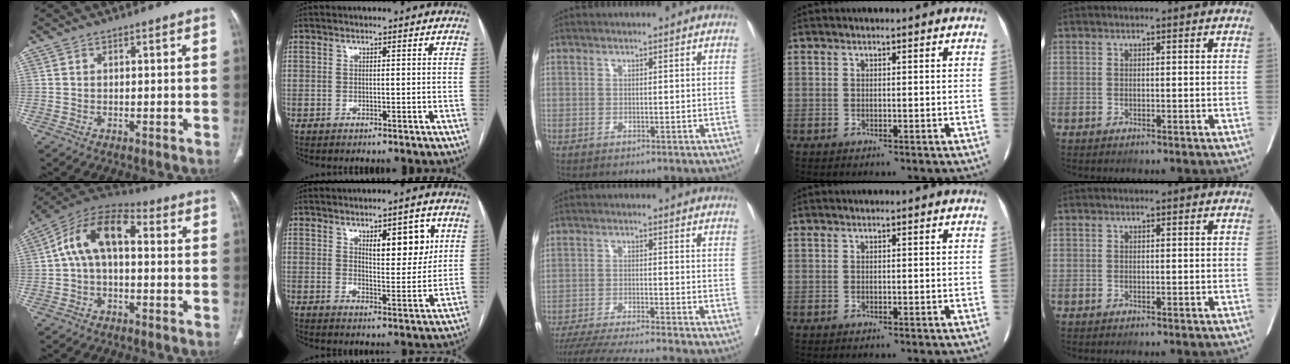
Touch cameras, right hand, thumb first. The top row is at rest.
{"thumb": {"total": 12.2, "force": [1.0, 6.9, 9.9], "torque": [-0.167, 0.041, 0.004]}, "index": {"total": 7.8, "force": [3.3, 2.6, 6.5], "torque": [-0.093, 0.000, 0.050]}, "middle": {"total": 14.1, "force": [-12.6, -1.4, 6.2], "torque": [-0.086, -0.032, -0.201]}}